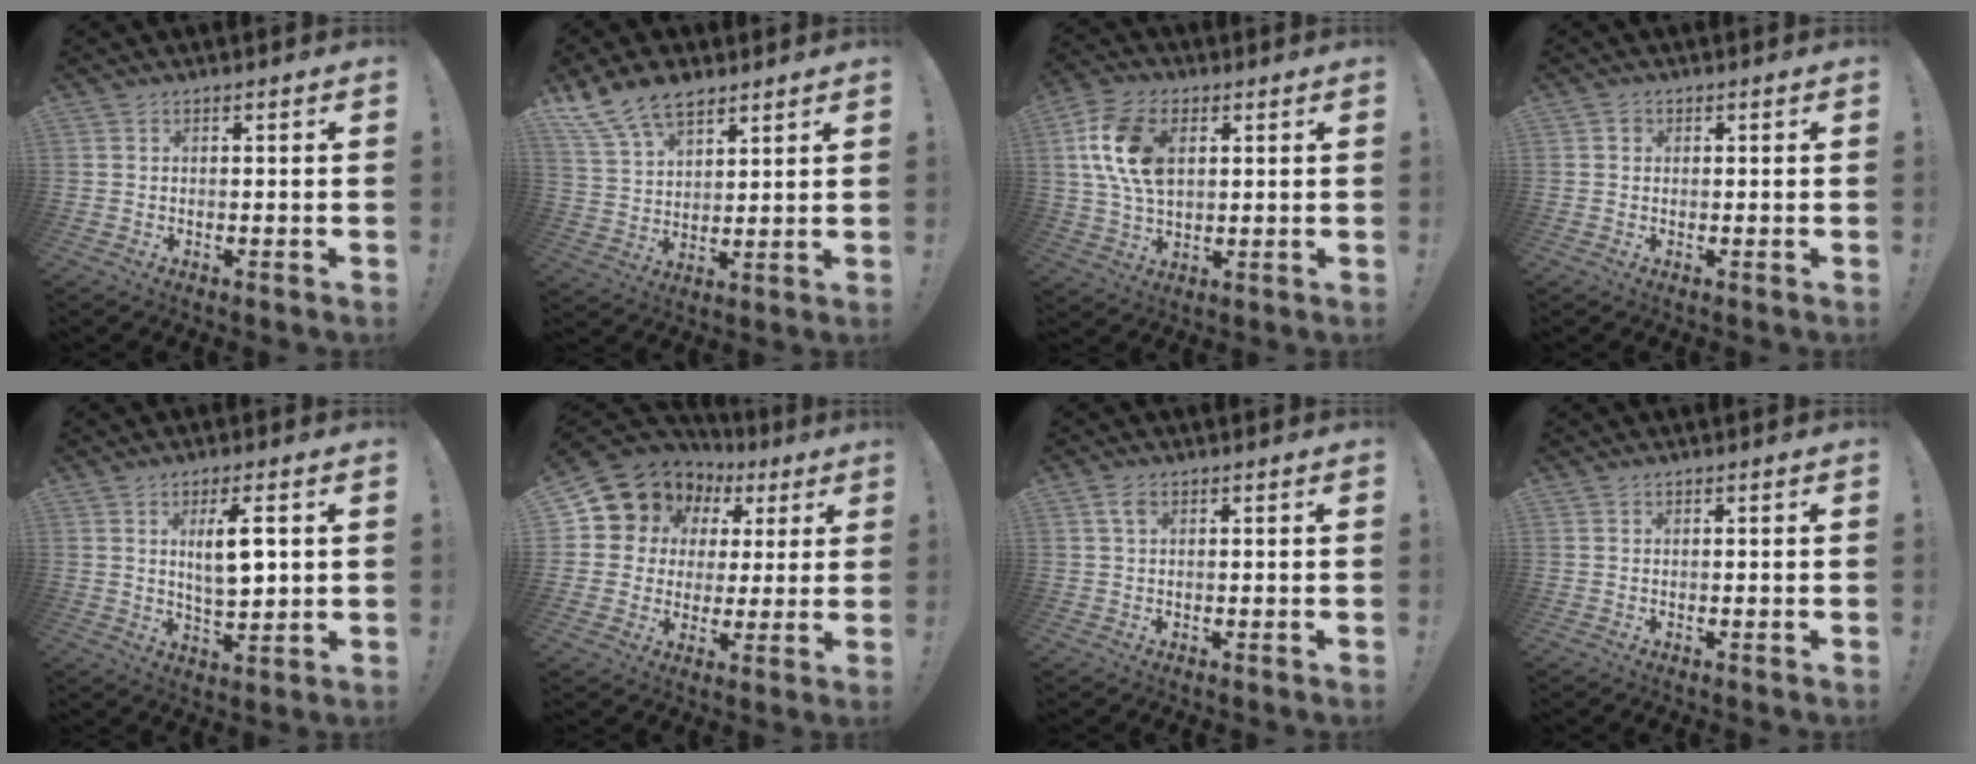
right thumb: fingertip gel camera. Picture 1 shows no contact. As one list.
[{"total": 12.7, "force": [9.1, 6.8, 5.8], "torque": [-0.117, -0.046, 0.175]}, {"total": 15.2, "force": [3.8, 9.9, 10.8], "torque": [-0.205, 0.002, 0.072]}, {"total": 1.2, "force": [0.4, 1.1, 0.4], "torque": [-0.004, 0.003, 0.005]}, {"total": 9.2, "force": [2.3, 3.1, 8.4], "torque": [-0.139, -0.006, 0.034]}, {"total": 11.5, "force": [6.5, 8.8, 3.4], "torque": [-0.062, -0.047, 0.131]}, {"total": 2.6, "force": [1.0, 1.3, 2.0], "torque": [-0.039, 0.002, 0.017]}, {"total": 0.0}]